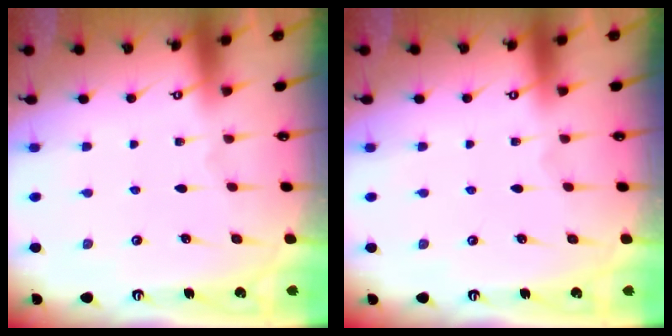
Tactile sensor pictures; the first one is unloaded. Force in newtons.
{"total": 0.0}